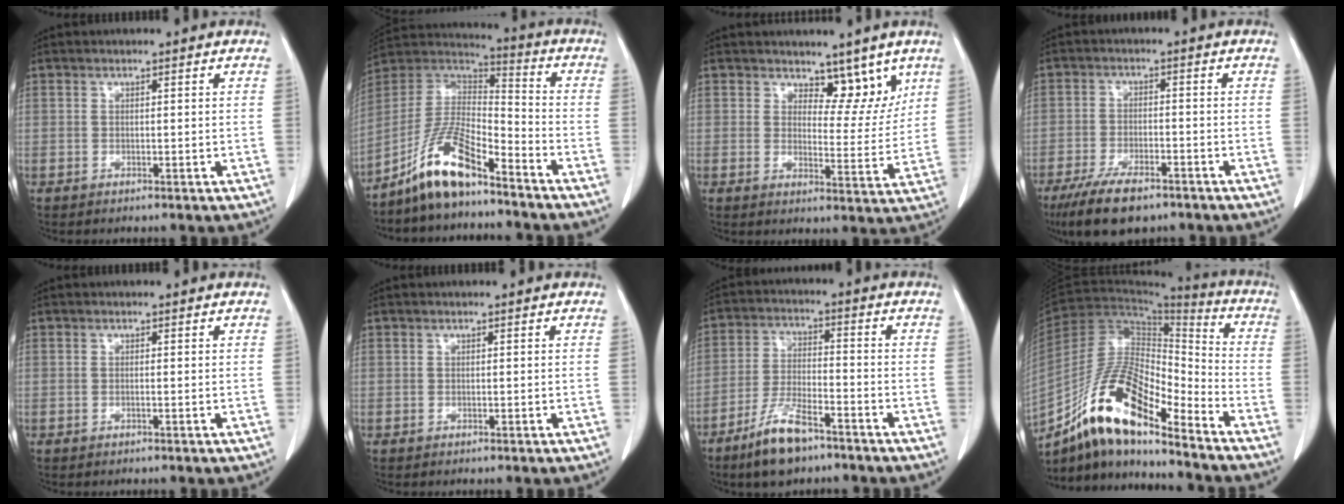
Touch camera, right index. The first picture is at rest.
{"total": 12.2, "force": [-8.8, 2.7, 8.1], "torque": [-0.172, 0.015, -0.167]}
{"total": 6.0, "force": [4.4, 3.0, 2.9], "torque": [-0.015, -0.011, 0.065]}
{"total": 9.1, "force": [-6.5, 3.1, 5.5], "torque": [-0.100, -0.013, -0.112]}
{"total": 0.0}
{"total": 0.0}
{"total": 9.1, "force": [-6.5, 2.4, 5.9], "torque": [-0.124, -0.013, -0.121]}
{"total": 16.6, "force": [-11.4, 4.0, 11.4], "torque": [-0.211, 0.015, -0.203]}